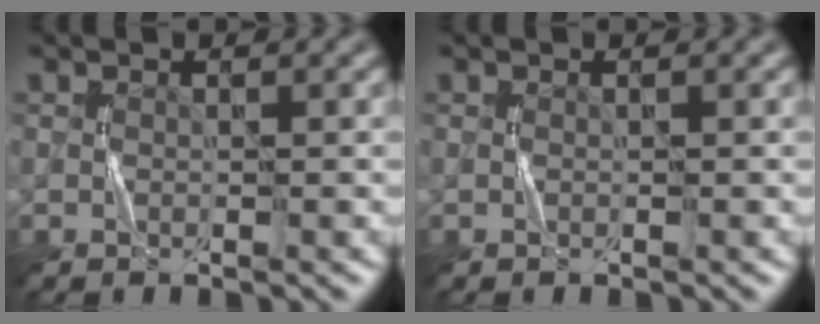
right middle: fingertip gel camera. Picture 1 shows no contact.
{"total": 0.0}